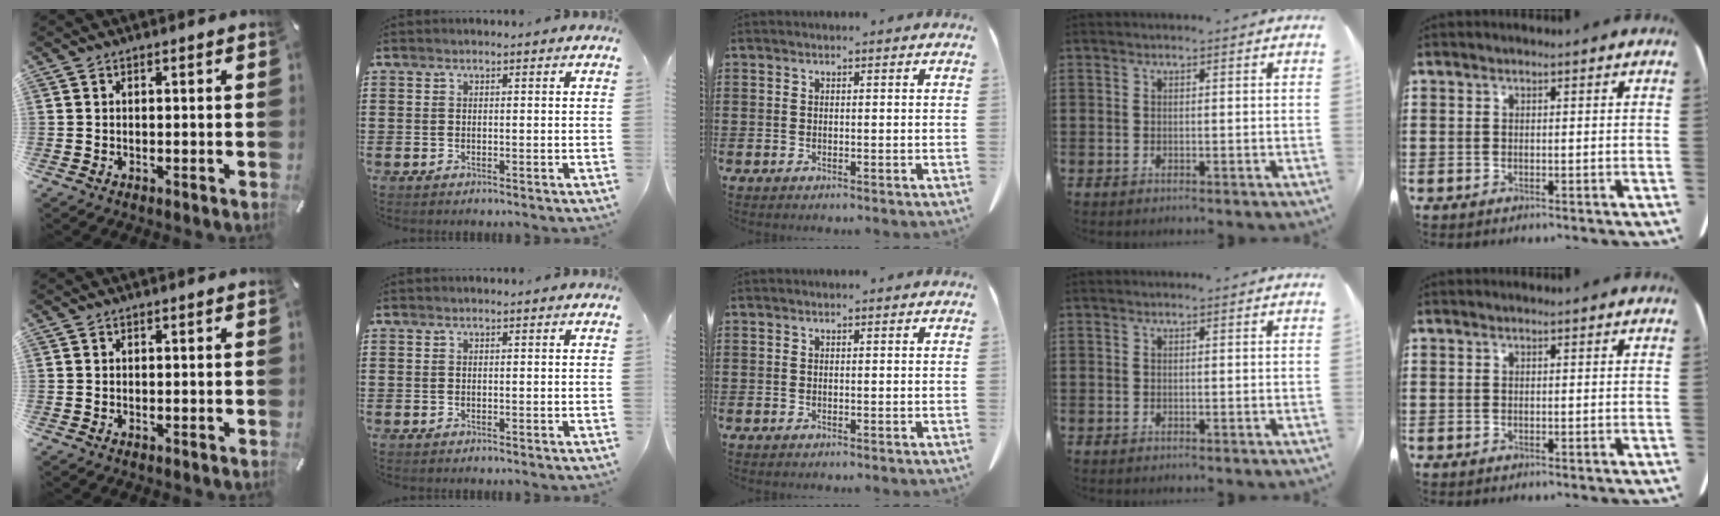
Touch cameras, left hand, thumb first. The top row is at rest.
{}